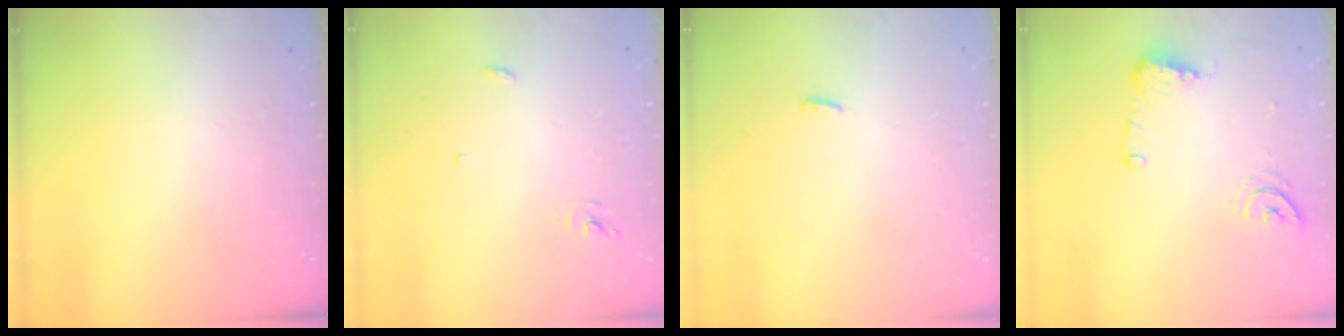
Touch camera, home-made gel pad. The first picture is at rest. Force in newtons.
{"total": 3.0, "press": 3.0, "slide": 0.2}
{"total": 3.0, "press": 2.9, "slide": 0.8}
{"total": 10.0, "press": 10.0, "slide": 0.8}